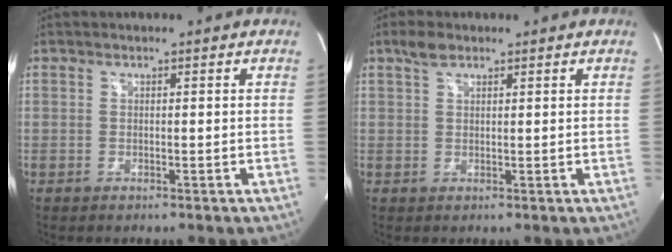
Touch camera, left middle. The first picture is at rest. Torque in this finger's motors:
{"motor_torque": [0.32, 0.15, -0.15, 0.00]}